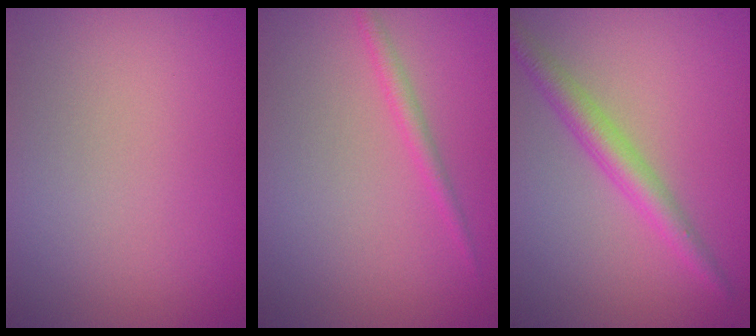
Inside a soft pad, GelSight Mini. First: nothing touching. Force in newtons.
{"total": 1.3, "press": 1.3, "slide": 0.1}
{"total": 2.9, "press": 2.9, "slide": 0.1}